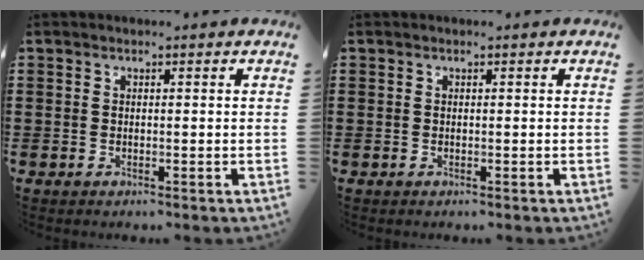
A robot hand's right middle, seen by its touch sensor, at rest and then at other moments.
{"total": 0.0}